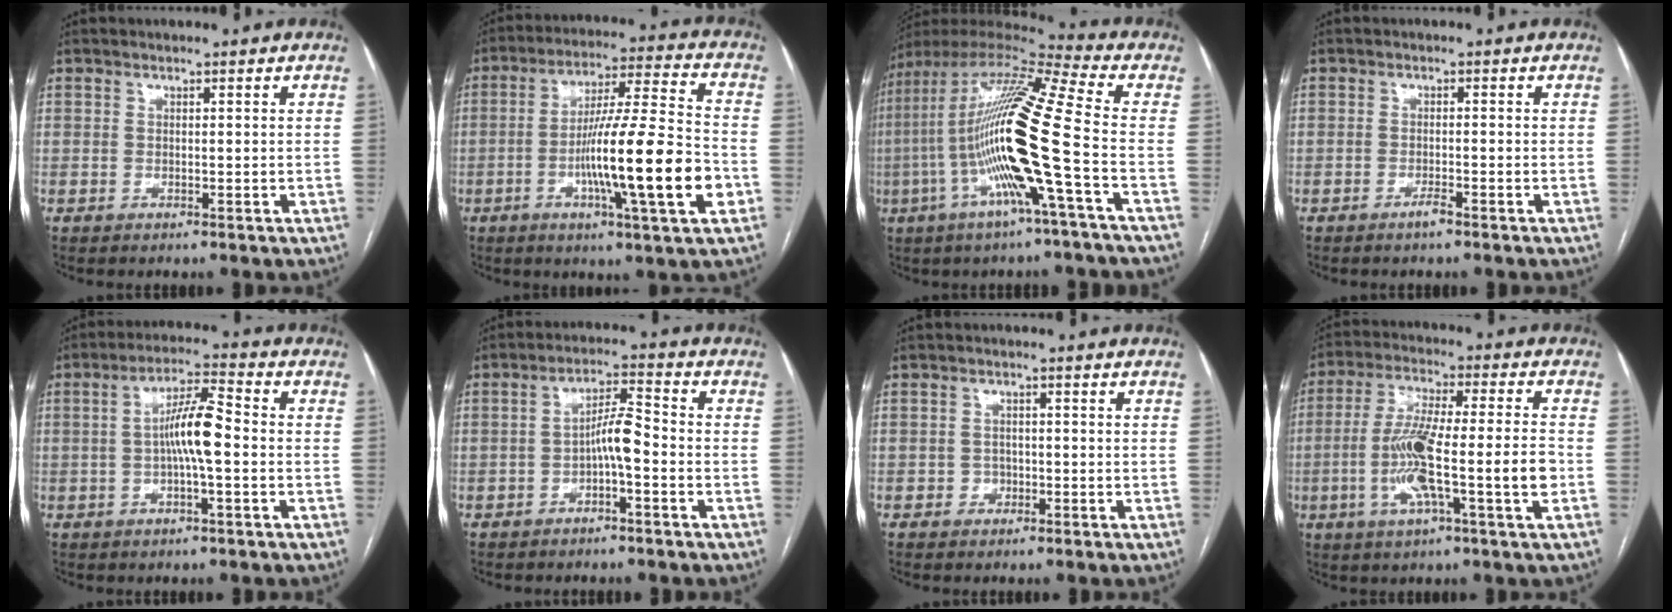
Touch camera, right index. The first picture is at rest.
{"total": 17.8, "force": [-4.7, 0.1, 17.2], "torque": [-0.286, -0.008, -0.081]}
{"total": 21.0, "force": [-4.1, 0.2, 20.6], "torque": [-0.415, -0.004, -0.092]}
{"total": 1.5, "force": [-1.2, 0.0, 0.9], "torque": [-0.017, 0.000, -0.020]}
{"total": 7.5, "force": [-0.6, 0.8, 7.4], "torque": [-0.139, 0.014, -0.016]}
{"total": 5.1, "force": [-1.6, 0.8, 4.8], "torque": [-0.086, 0.016, -0.026]}
{"total": 1.5, "force": [-0.8, 1.3, 0.3], "torque": [0.001, 0.007, -0.014]}
{"total": 13.5, "force": [-3.1, 0.6, 13.1], "torque": [-0.245, 0.005, -0.060]}